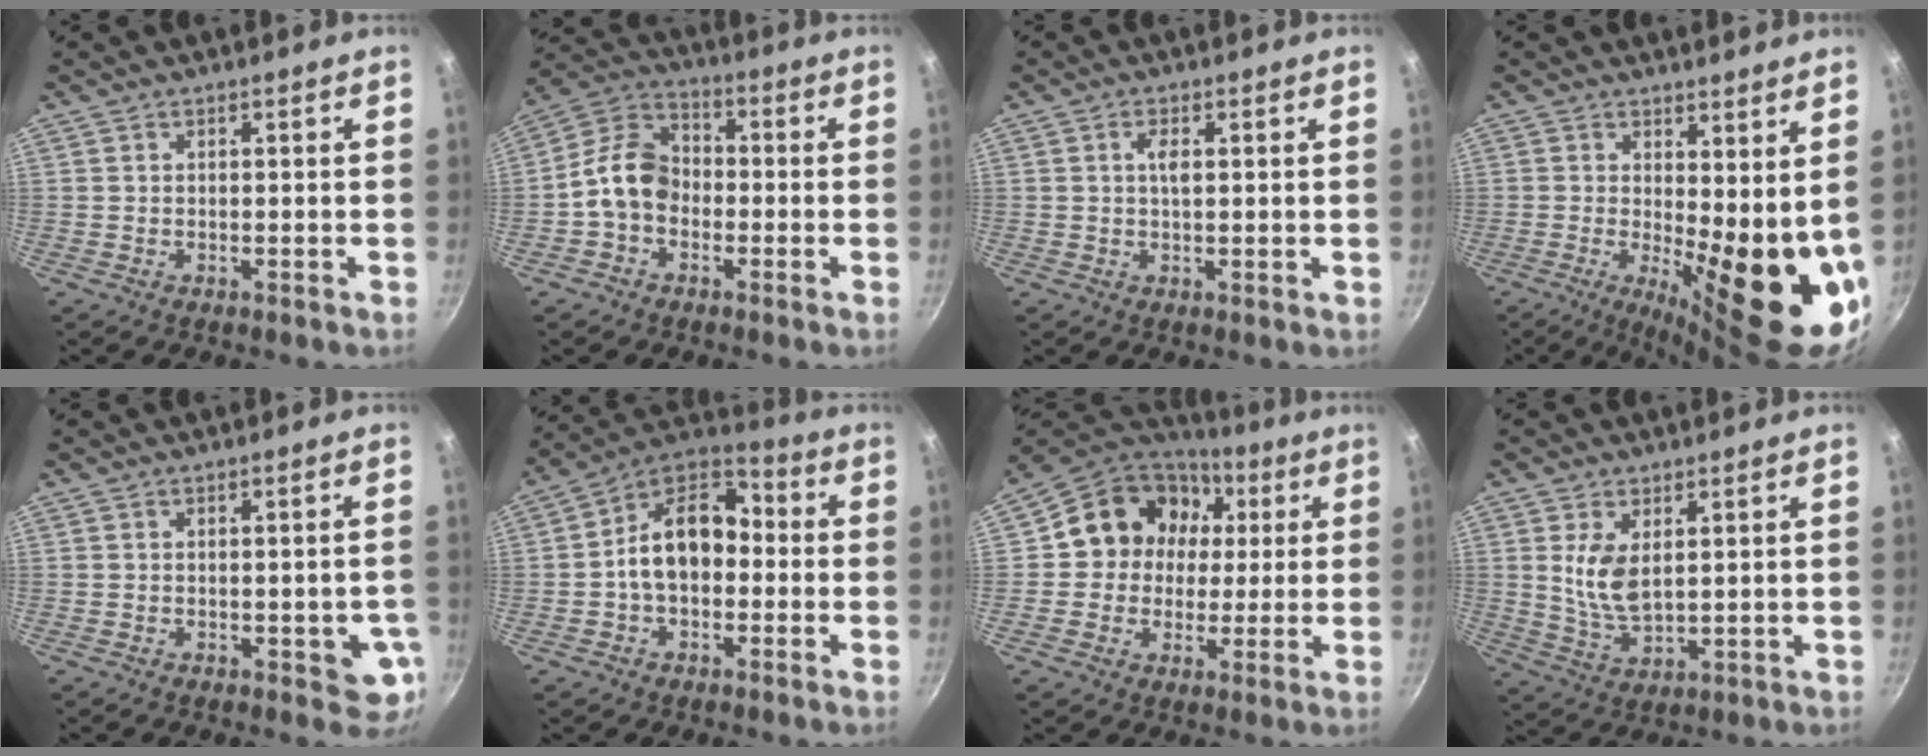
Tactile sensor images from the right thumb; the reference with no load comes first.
{"total": 10.1, "force": [-1.9, 7.5, 6.5], "torque": [-0.094, 0.035, -0.059]}
{"total": 2.5, "force": [0.6, 1.0, 2.2], "torque": [-0.039, 0.003, 0.009]}
{"total": 15.5, "force": [1.3, 5.8, 14.3], "torque": [-0.153, -0.038, 0.031]}
{"total": 5.9, "force": [-1.5, 2.7, 5.0], "torque": [-0.034, 0.003, -0.016]}
{"total": 14.2, "force": [-0.9, 9.9, 10.2], "torque": [-0.127, 0.051, -0.038]}
{"total": 15.7, "force": [2.8, 13.7, 7.0], "torque": [-0.085, 0.025, 0.029]}
{"total": 7.4, "force": [2.0, 4.0, 5.9], "torque": [-0.110, -0.023, 0.046]}